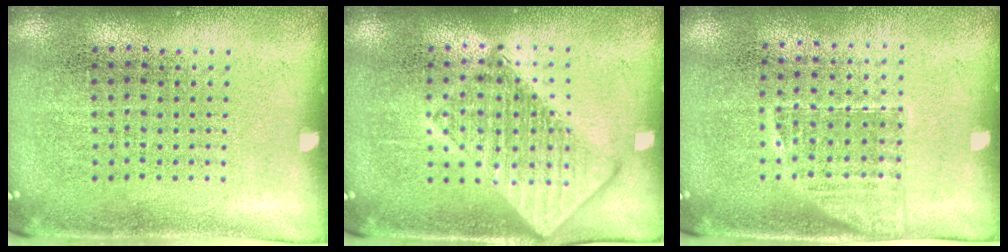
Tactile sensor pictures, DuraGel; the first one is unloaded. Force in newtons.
{"total": 2.7, "press": 2.7, "slide": 0.3}
{"total": 1.2, "press": 1.0, "slide": 0.8}